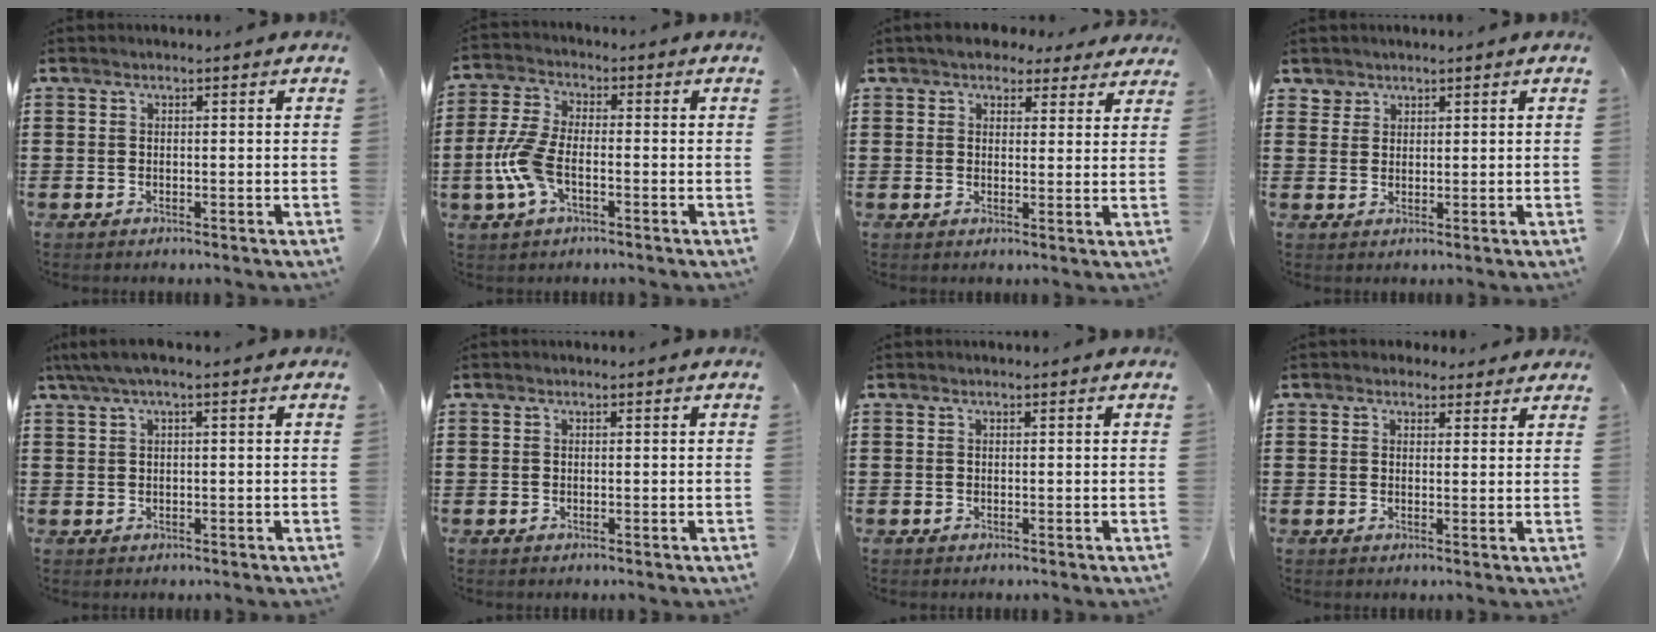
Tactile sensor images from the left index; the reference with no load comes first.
{"total": 8.2, "force": [-2.1, 3.9, 7.0], "torque": [-0.169, -0.011, -0.043]}
{"total": 4.3, "force": [3.6, 2.0, 1.1], "torque": [-0.026, -0.001, 0.067]}
{"total": 2.0, "force": [1.6, 1.3, 0.0], "torque": [-0.007, 0.004, 0.031]}
{"total": 2.1, "force": [0.3, 0.3, 2.0], "torque": [-0.043, -0.002, 0.001]}
{"total": 0.0}
{"total": 0.0}
{"total": 2.1, "force": [1.7, 1.2, 0.2], "torque": [-0.004, 0.004, 0.031]}